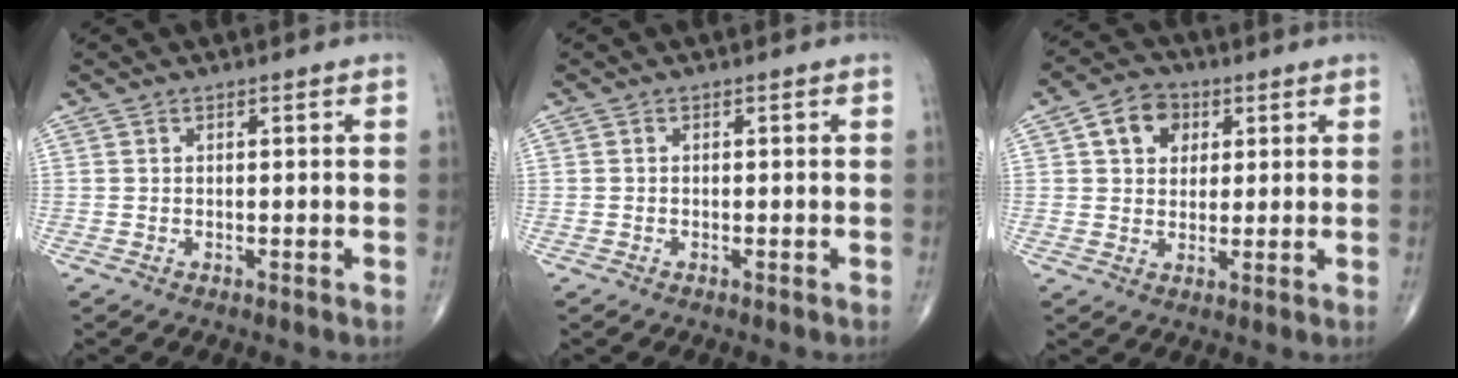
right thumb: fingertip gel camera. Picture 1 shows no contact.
{"total": 0.0}
{"total": 7.5, "force": [2.5, 5.9, 4.0], "torque": [-0.039, 0.001, 0.035]}